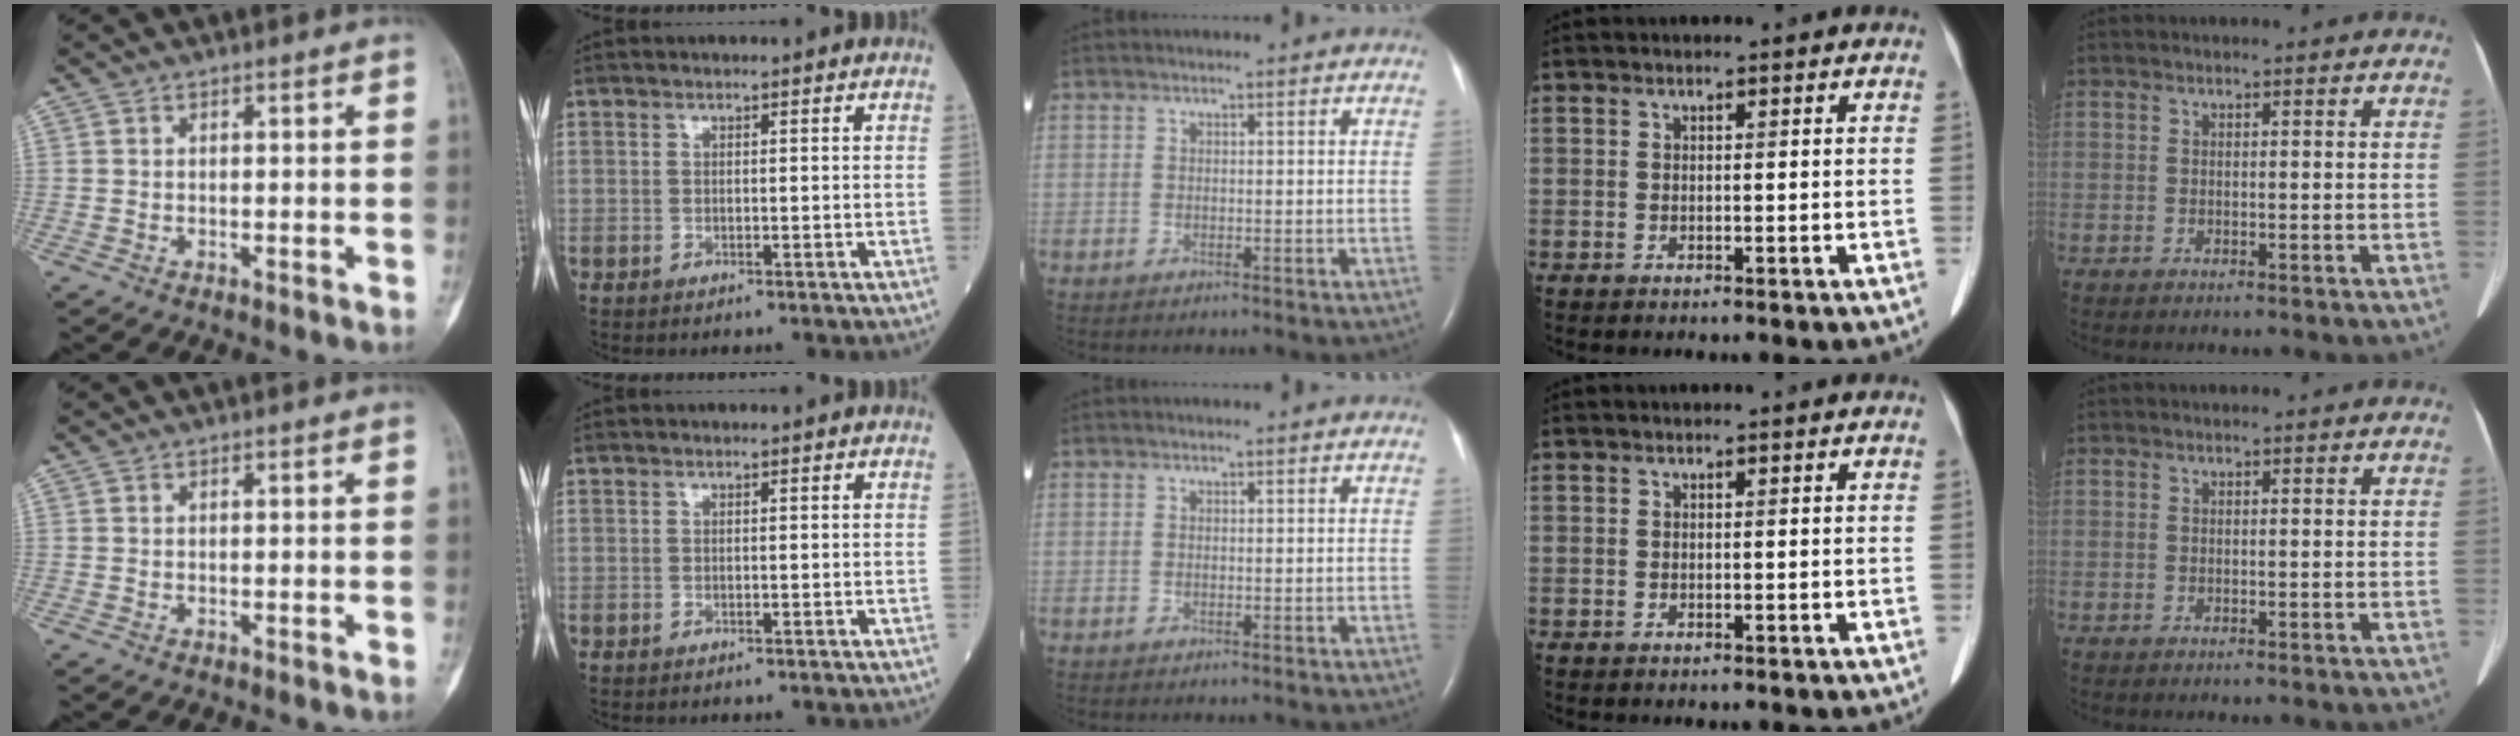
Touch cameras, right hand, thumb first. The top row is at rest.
{}